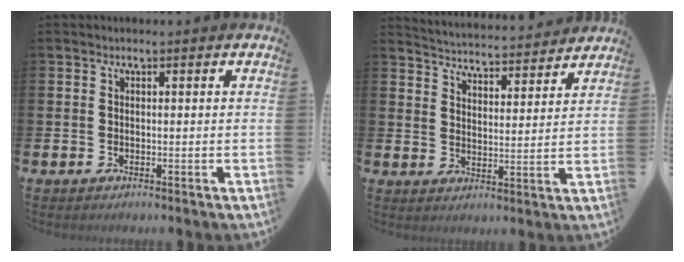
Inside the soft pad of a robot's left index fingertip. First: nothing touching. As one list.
[{"total": 4.7, "force": [4.7, 0.4, 0.0], "torque": [-0.020, -0.043, 0.080]}]